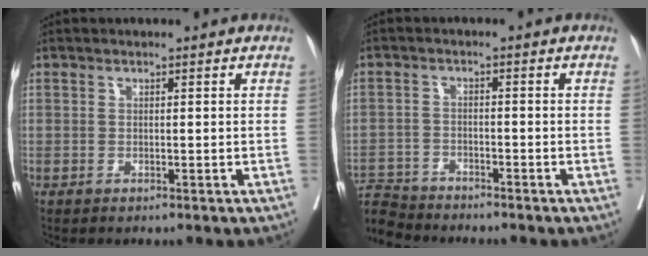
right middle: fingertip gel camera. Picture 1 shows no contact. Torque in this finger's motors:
{"motor_torque": [0.10, -0.29, -0.03, -0.01]}